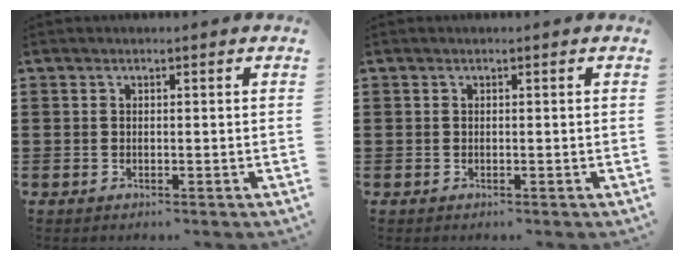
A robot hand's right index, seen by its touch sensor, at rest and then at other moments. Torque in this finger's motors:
{"motor_torque": [-0.03, 0.02, 0.00, 0.00]}